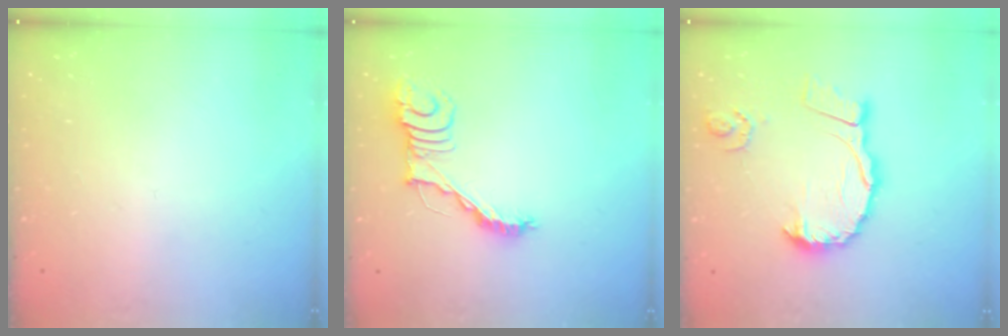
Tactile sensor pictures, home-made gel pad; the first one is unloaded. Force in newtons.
{"total": 12.5, "press": 12.4, "slide": 1.1}
{"total": 12.1, "press": 12.0, "slide": 1.4}